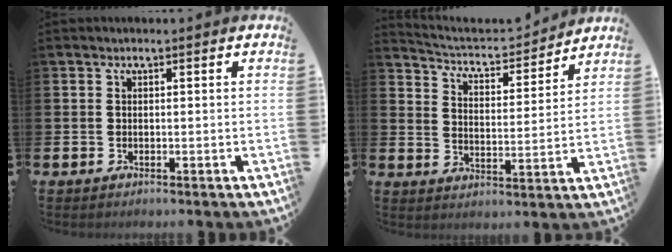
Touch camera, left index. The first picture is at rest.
{"total": 5.3, "force": [5.0, 1.3, 0.8], "torque": [-0.042, -0.045, 0.081]}